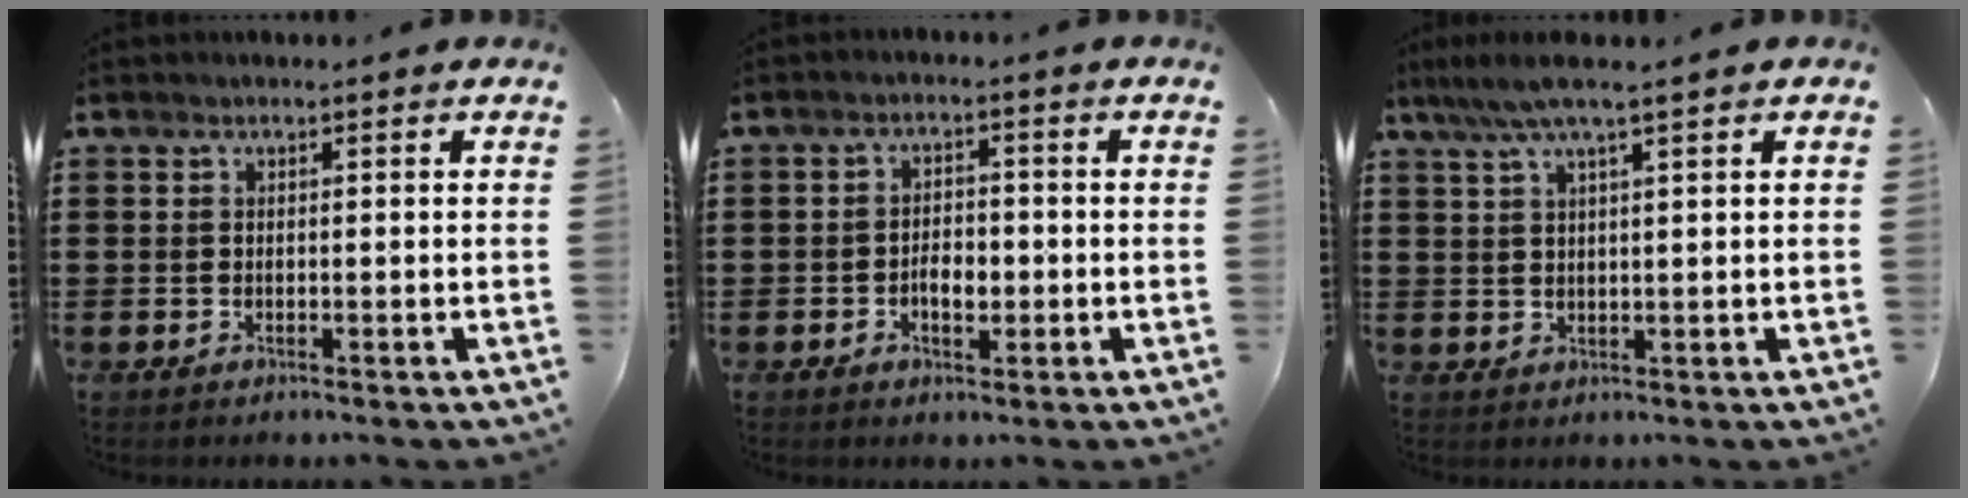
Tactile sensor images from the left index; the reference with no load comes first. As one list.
[{"total": 3.4, "force": [-1.0, 1.9, 2.7], "torque": [-0.045, 0.000, -0.020]}, {"total": 4.9, "force": [3.2, 0.1, 3.8], "torque": [-0.080, 0.000, 0.056]}]